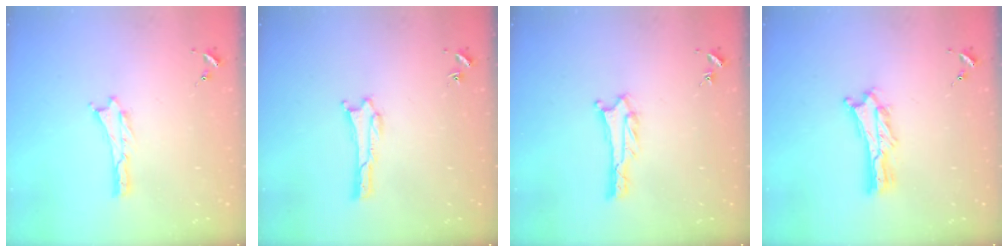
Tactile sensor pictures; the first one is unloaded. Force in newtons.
{"total": 0.5, "press": 0.5, "slide": 0.1}
{"total": 1.9, "press": 1.9, "slide": 0.2}
{"total": 2.6, "press": 2.6, "slide": 0.3}